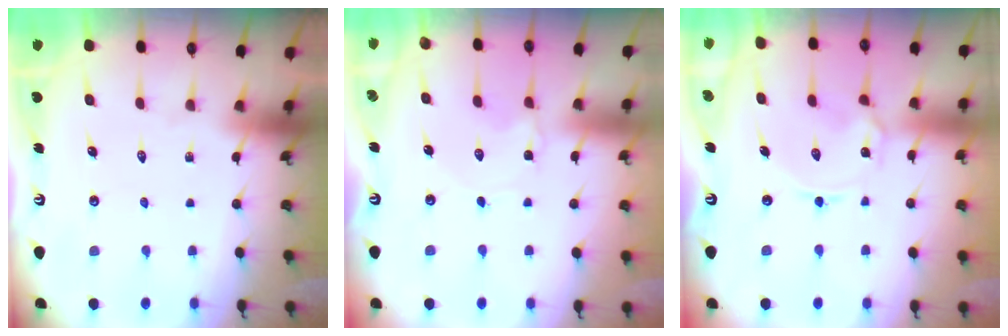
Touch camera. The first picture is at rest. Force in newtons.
{"total": 1.0, "press": 1.0, "slide": 0.1}
{"total": 2.6, "press": 2.6, "slide": 0.4}